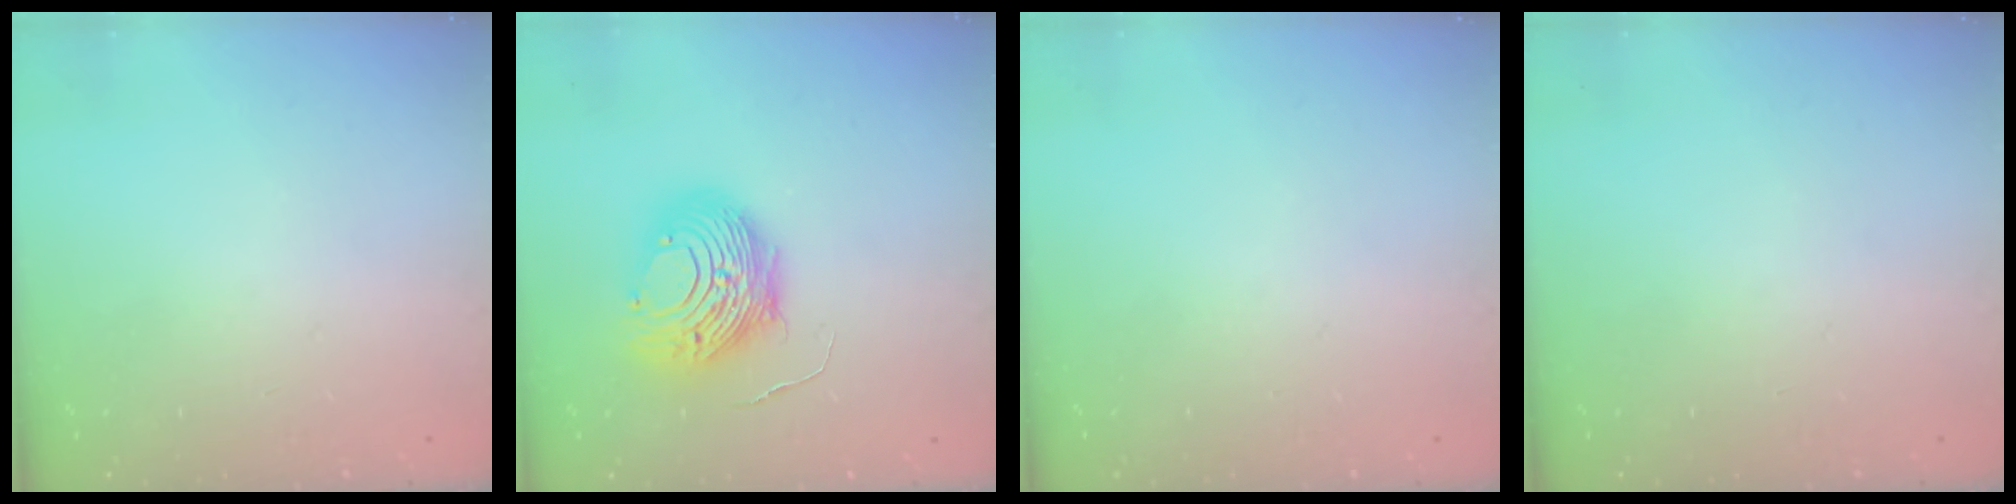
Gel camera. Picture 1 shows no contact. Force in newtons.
{"total": 13.0, "press": 12.9, "slide": 1.4}
{"total": 0.0}
{"total": 0.0}